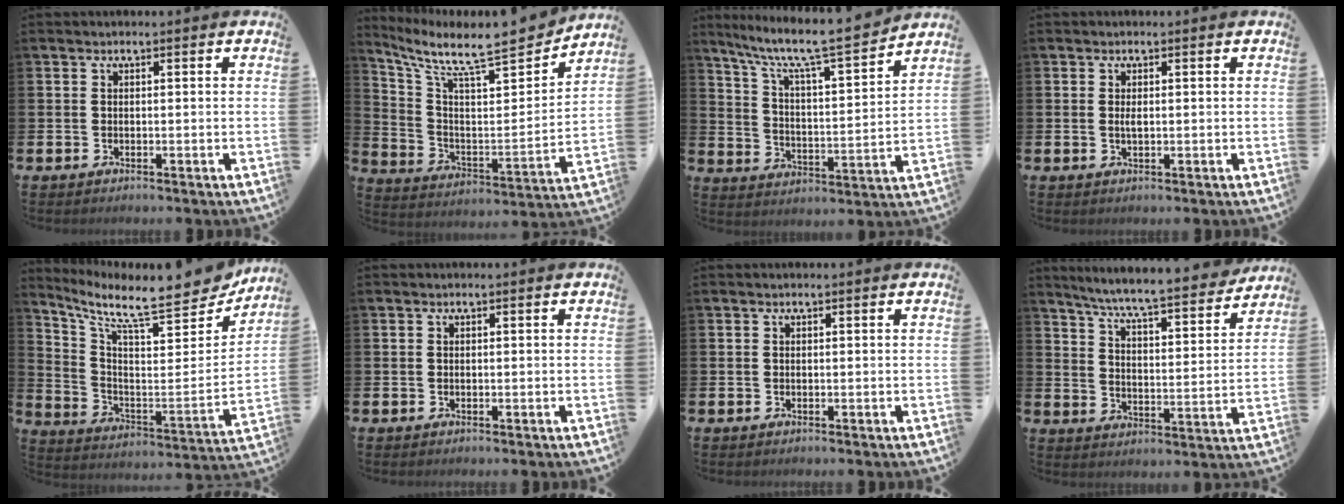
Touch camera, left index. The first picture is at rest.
{"total": 10.7, "force": [9.3, 1.7, 5.0], "torque": [-0.117, -0.077, 0.151]}
{"total": 9.1, "force": [8.2, 0.5, 3.9], "torque": [-0.105, -0.065, 0.134]}
{"total": 1.0, "force": [0.2, 0.4, 1.0], "torque": [-0.020, 0.003, 0.002]}
{"total": 10.8, "force": [9.3, 2.1, 5.0], "torque": [-0.111, -0.084, 0.148]}
{"total": 0.0}
{"total": 0.0}
{"total": 7.5, "force": [7.0, -0.1, 2.6], "torque": [-0.076, -0.056, 0.117]}